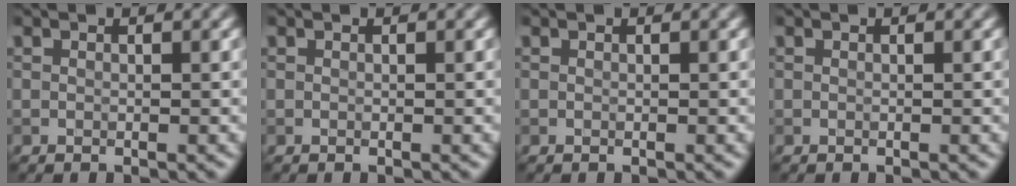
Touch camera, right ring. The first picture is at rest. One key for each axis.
{"total": 0.0}
{"total": 0.0}
{"total": 0.0}